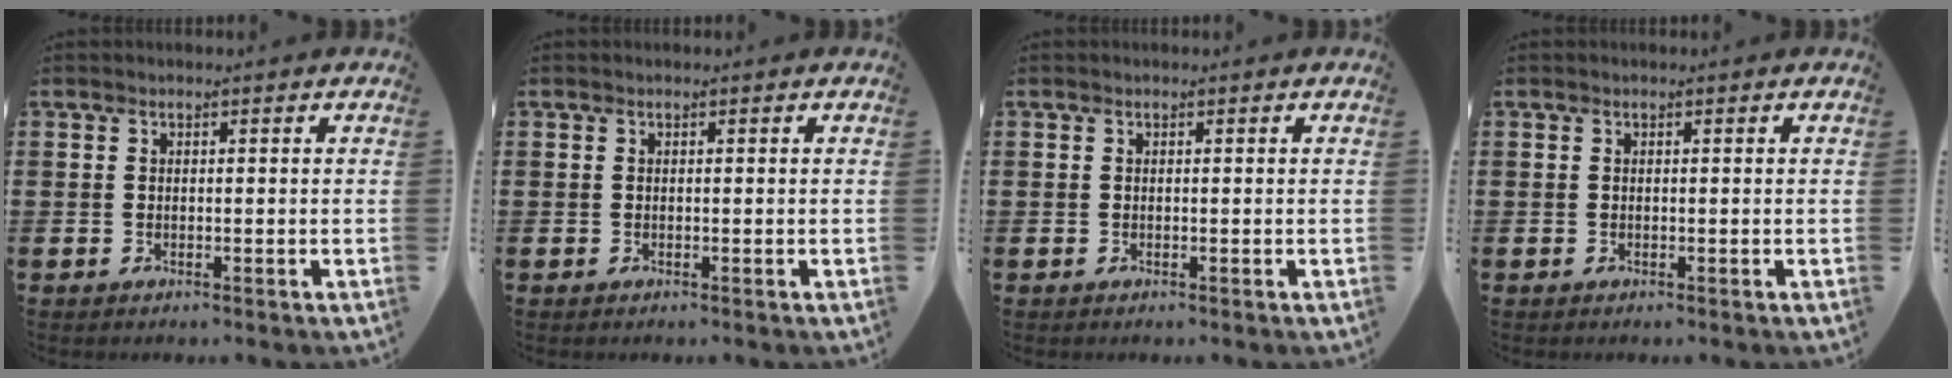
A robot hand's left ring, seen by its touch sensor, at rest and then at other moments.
{"total": 0.0}
{"total": 0.0}
{"total": 0.0}